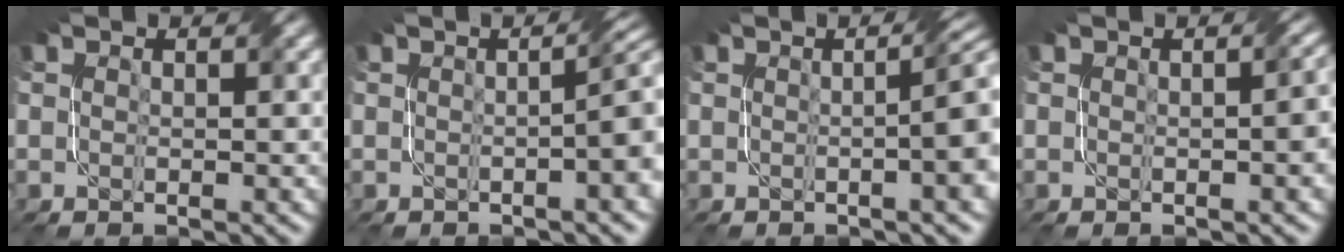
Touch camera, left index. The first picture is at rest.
{"total": 6.1, "force": [-0.1, 2.0, 5.7], "torque": [-0.037, 0.018, -0.007]}
{"total": 7.4, "force": [0.2, 2.5, 6.9], "torque": [-0.042, 0.023, -0.008]}
{"total": 2.5, "force": [-0.1, 0.7, 2.4], "torque": [-0.019, 0.008, -0.002]}